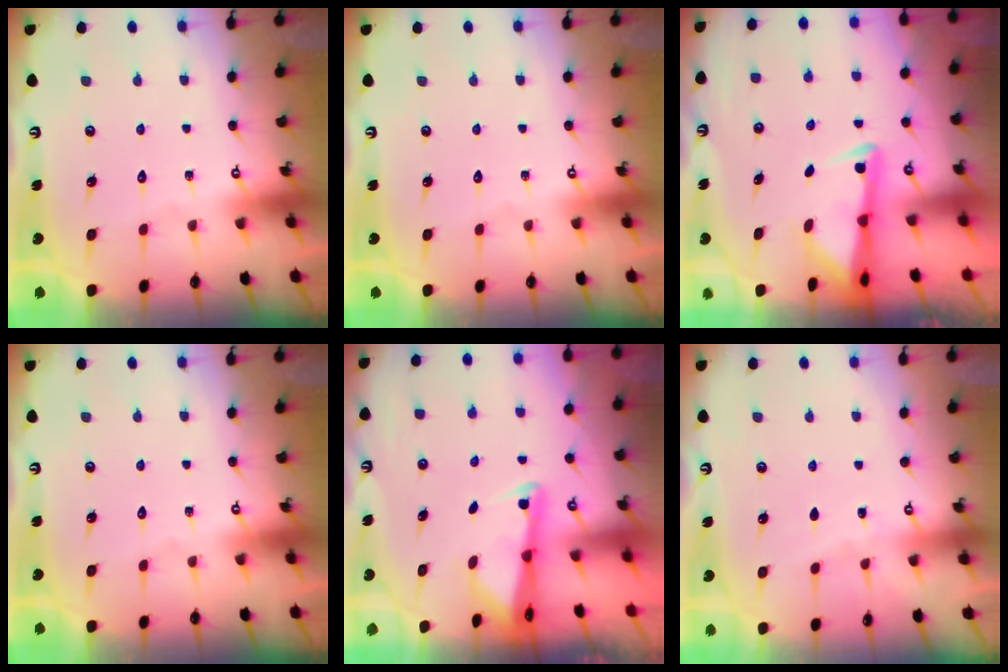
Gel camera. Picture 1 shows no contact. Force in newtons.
{"total": 0.0}
{"total": 2.8, "press": 2.8, "slide": 0.6}
{"total": 0.0}
{"total": 2.1, "press": 2.1, "slide": 0.4}
{"total": 2.7, "press": 2.7, "slide": 0.4}